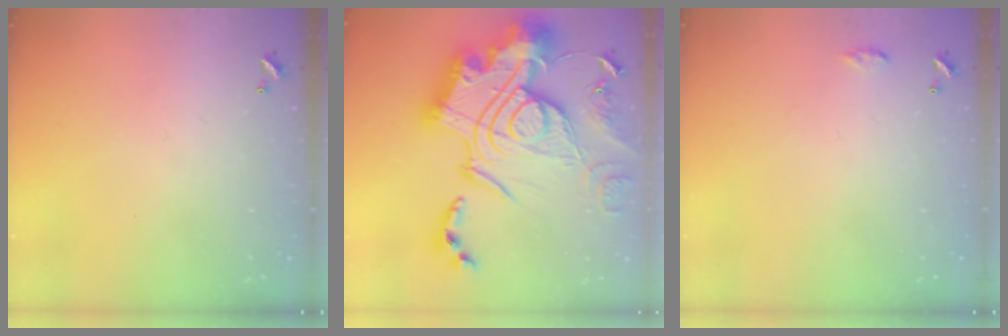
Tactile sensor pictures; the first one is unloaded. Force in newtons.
{"total": 0.6, "press": 0.6, "slide": 0.0}
{"total": 4.7, "press": 4.7, "slide": 0.6}